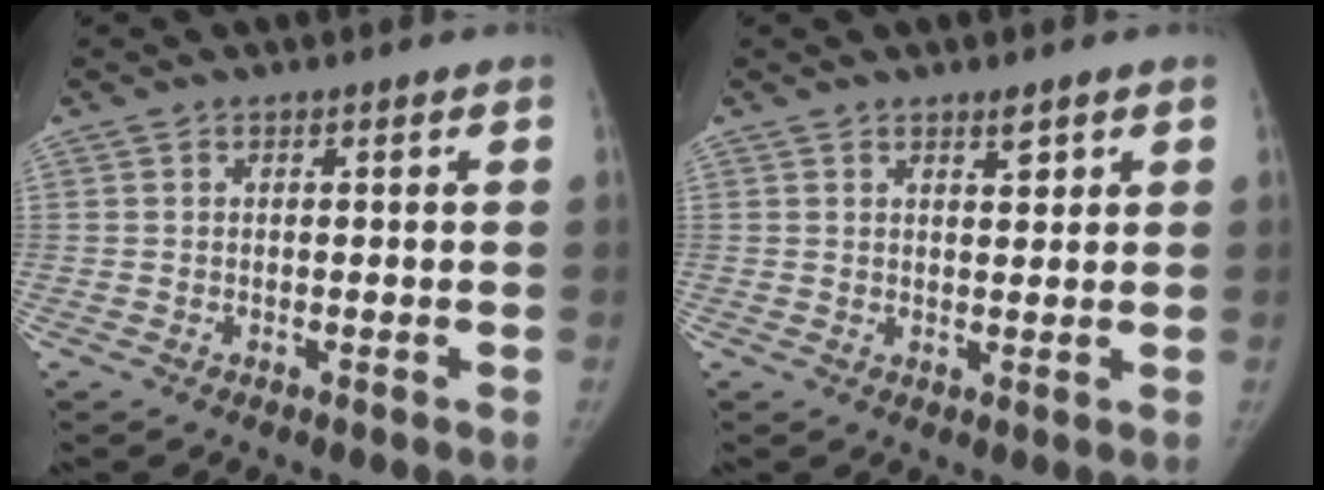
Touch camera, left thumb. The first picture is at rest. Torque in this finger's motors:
{"motor_torque": [-0.34, 0.15, 0.17, 0.14, 0.00]}